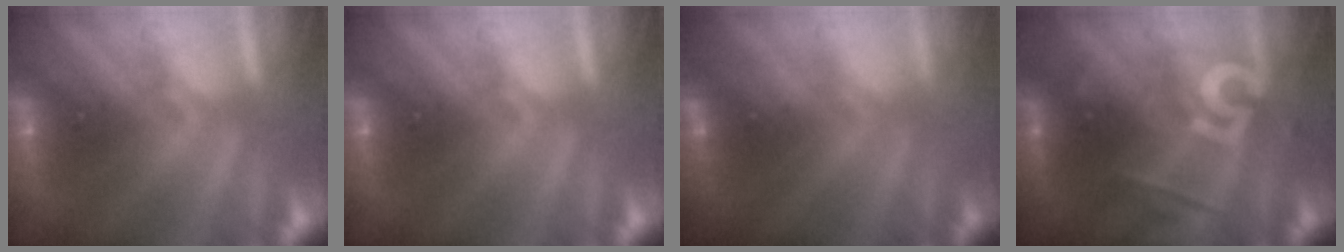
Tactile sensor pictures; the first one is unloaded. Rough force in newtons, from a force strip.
{"total": 0.0}
{"total": 5.3}
{"total": 2.6}